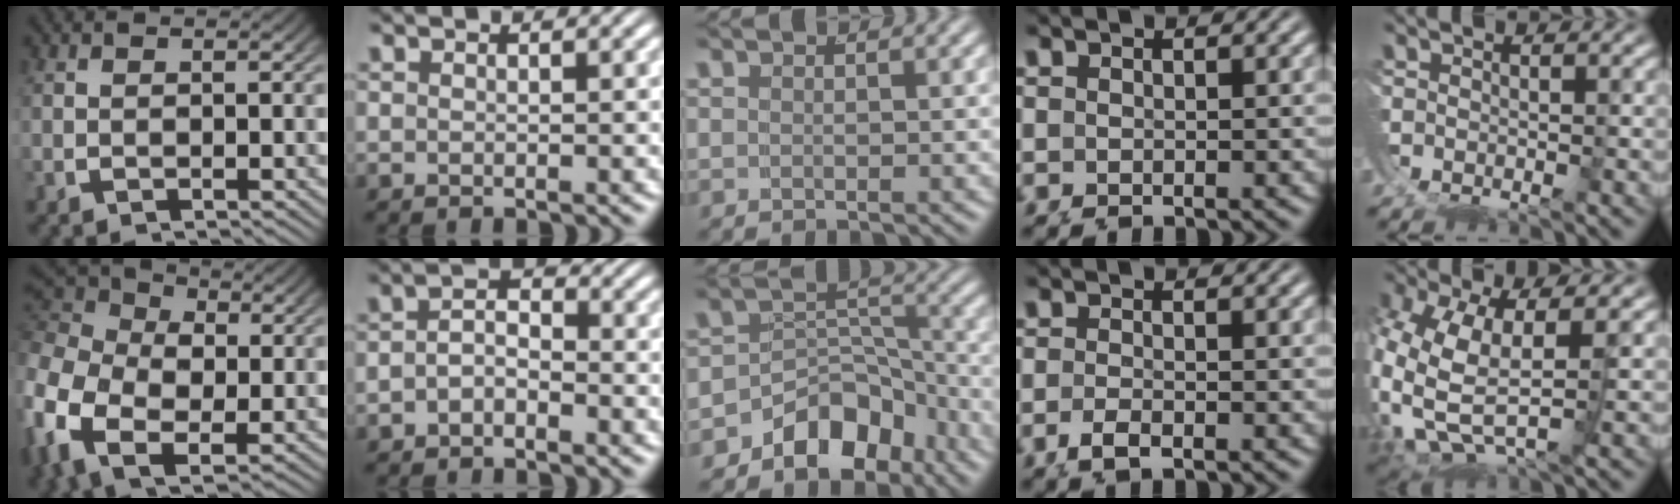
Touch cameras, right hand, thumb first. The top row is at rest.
{"thumb": {"total": 9.8, "force": [-0.2, 7.3, 6.6], "torque": [-0.168, -0.036, -0.001]}, "index": {"total": 2.6, "force": [-0.9, 1.6, 1.9], "torque": [-0.024, -0.006, -0.020]}, "middle": {"total": 7.7, "force": [-4.7, 5.3, 2.9], "torque": [-0.037, -0.008, -0.084]}, "ring": {"total": 1.1, "force": [-0.8, 0.0, 0.7], "torque": [-0.011, 0.001, -0.013]}, "little": {"total": 9.9, "force": [-2.1, 7.1, 6.6], "torque": [-0.204, -0.061, -0.007]}}